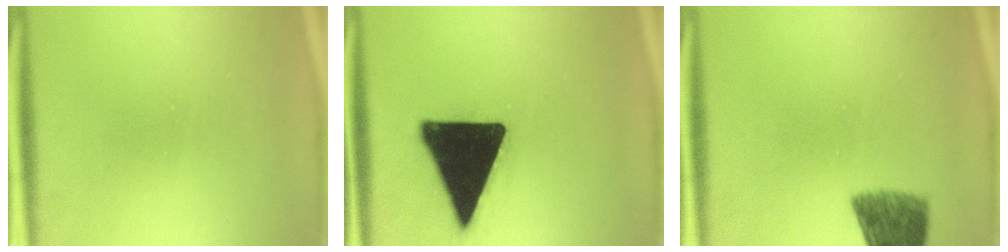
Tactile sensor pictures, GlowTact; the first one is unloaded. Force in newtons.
{"total": 20.3}
{"total": 7.9}